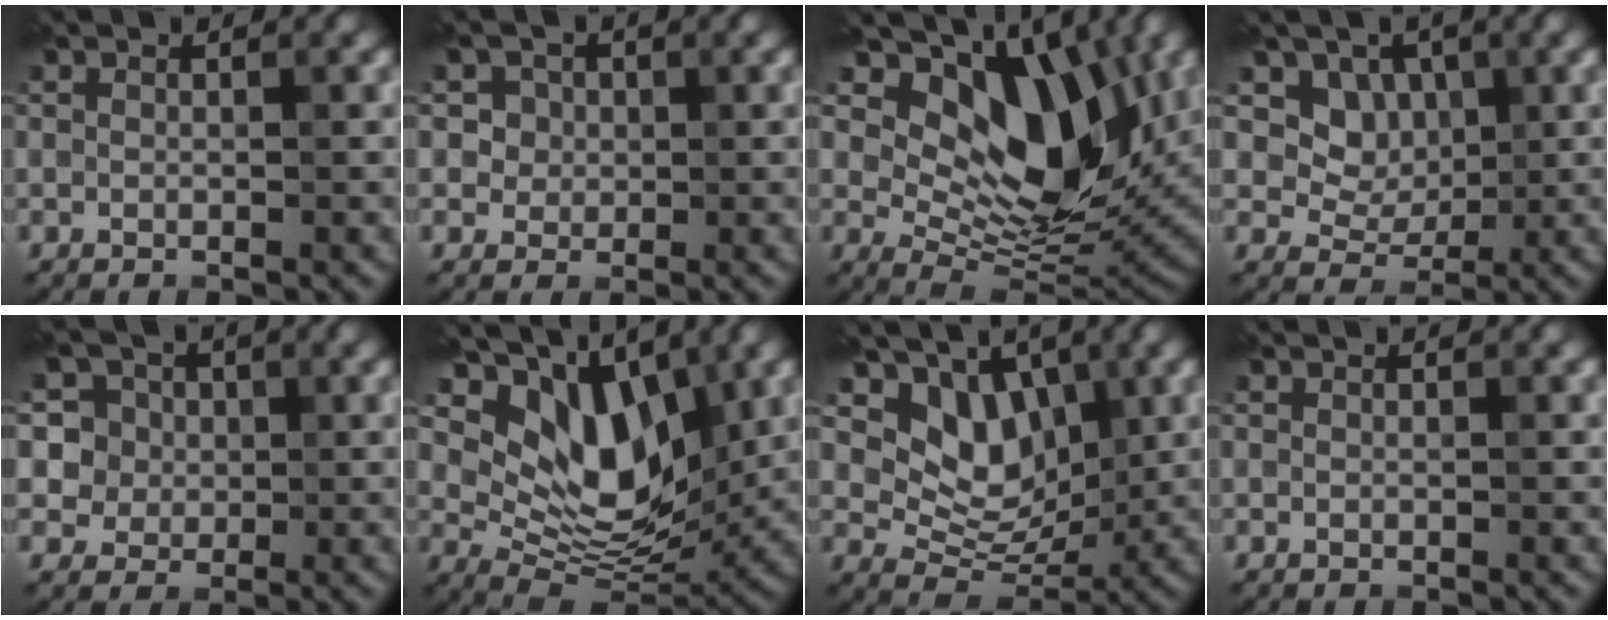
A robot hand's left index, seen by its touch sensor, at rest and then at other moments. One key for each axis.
{"total": 3.0, "fx": 1.3, "fy": 2.6, "fz": 0.9, "tx": -0.010, "ty": 0.009, "tz": 0.007}
{"total": 13.7, "fx": 5.8, "fy": 7.5, "fz": 9.8, "tx": -0.140, "ty": 0.002, "tz": 0.098}
{"total": 4.8, "fx": 1.9, "fy": 4.0, "fz": 1.9, "tx": -0.038, "ty": -0.015, "tz": 0.039}
{"total": 9.2, "fx": 4.4, "fy": 7.6, "fz": 2.9, "tx": -0.078, "ty": 0.035, "tz": 0.052}
{"total": 11.1, "fx": 5.0, "fy": 6.3, "fz": 7.6, "tx": -0.131, "ty": -0.003, "tz": 0.090}
{"total": 6.1, "fx": 2.6, "fy": 4.5, "fz": 3.3, "tx": -0.044, "ty": -0.013, "tz": 0.039}
{"total": 0.0}